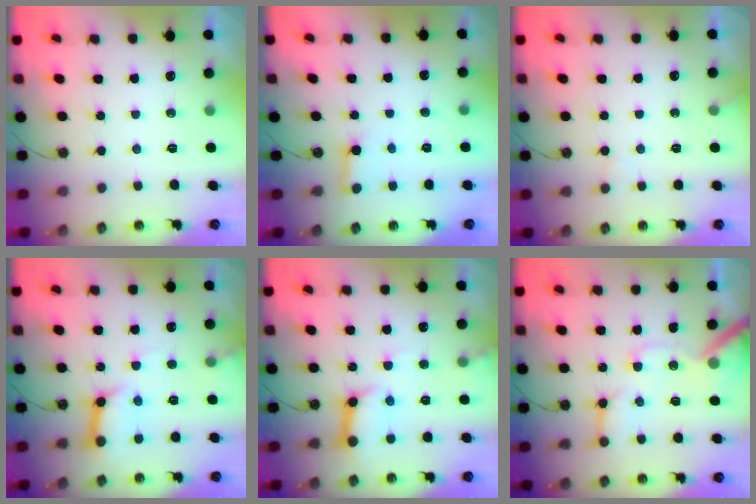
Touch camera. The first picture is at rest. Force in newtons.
{"total": 2.7, "press": 2.7, "slide": 0.0}
{"total": 5.2, "press": 5.2, "slide": 0.4}
{"total": 10.9, "press": 10.8, "slide": 1.5}
{"total": 10.9, "press": 10.8, "slide": 1.5}
{"total": 13.2, "press": 13.1, "slide": 1.9}